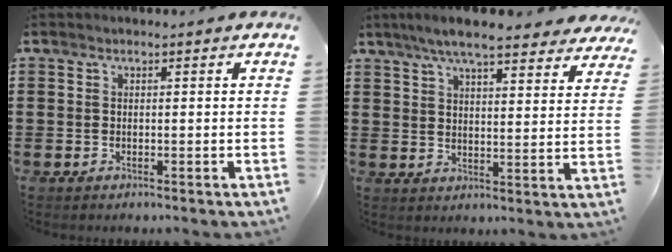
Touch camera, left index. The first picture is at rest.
{"total": 7.6, "force": [6.6, 0.5, 3.8], "torque": [-0.094, -0.019, 0.119]}